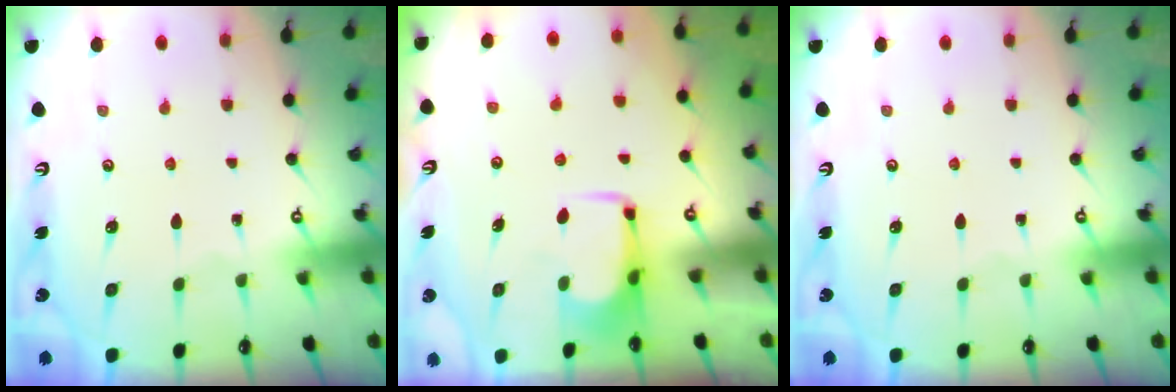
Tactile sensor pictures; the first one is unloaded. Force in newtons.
{"total": 2.0, "press": 2.0, "slide": 0.2}
{"total": 0.0}